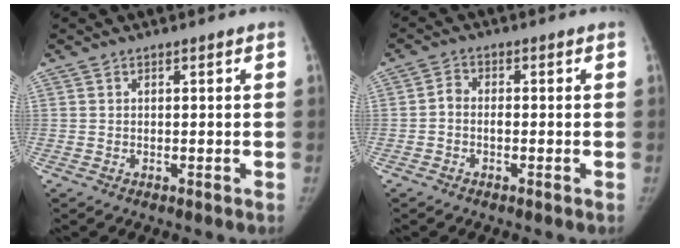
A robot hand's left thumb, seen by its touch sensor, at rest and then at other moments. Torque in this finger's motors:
{"motor_torque": [-0.27, 0.38, -0.16, 0.10, 0.02]}